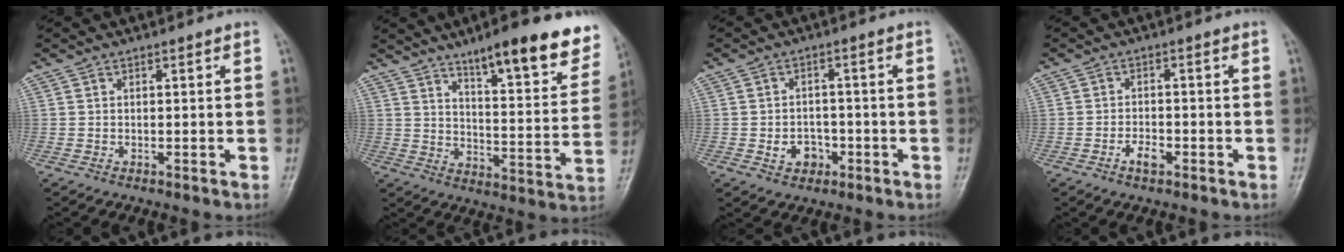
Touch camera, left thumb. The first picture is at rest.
{"total": 18.4, "force": [12.6, 4.4, 12.7], "torque": [-0.132, -0.064, 0.180]}
{"total": 4.5, "force": [-1.6, 3.6, 2.2], "torque": [-0.013, 0.016, -0.022]}
{"total": 2.9, "force": [-1.6, 1.4, 2.0], "torque": [-0.033, 0.012, -0.029]}